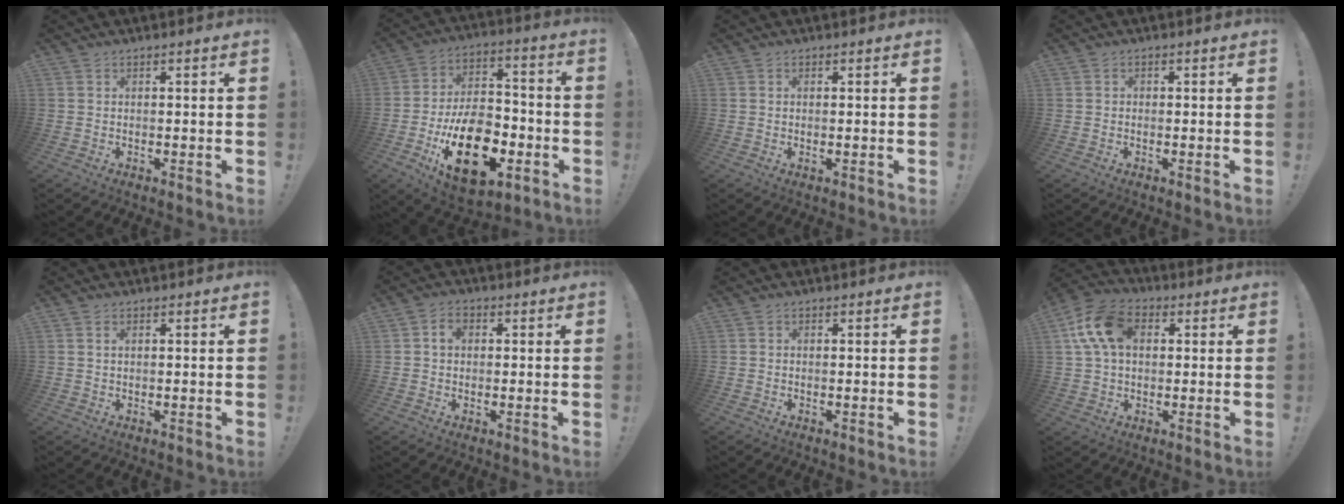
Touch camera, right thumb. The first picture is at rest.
{"total": 23.8, "force": [-8.8, 13.9, 17.2], "torque": [-0.275, 0.056, -0.132]}
{"total": 0.7, "force": [0.3, 0.0, 0.6], "torque": [-0.008, -0.002, 0.005]}
{"total": 0.5, "force": [-0.3, 0.4, 0.2], "torque": [-0.008, 0.003, -0.005]}
{"total": 0.8, "force": [0.3, 0.5, 0.6], "torque": [-0.013, 0.002, 0.007]}
{"total": 3.6, "force": [0.8, 2.6, 2.3], "torque": [-0.035, 0.004, 0.014]}
{"total": 0.0}
{"total": 14.6, "force": [3.6, 9.8, 10.2], "torque": [-0.189, 0.008, 0.069]}